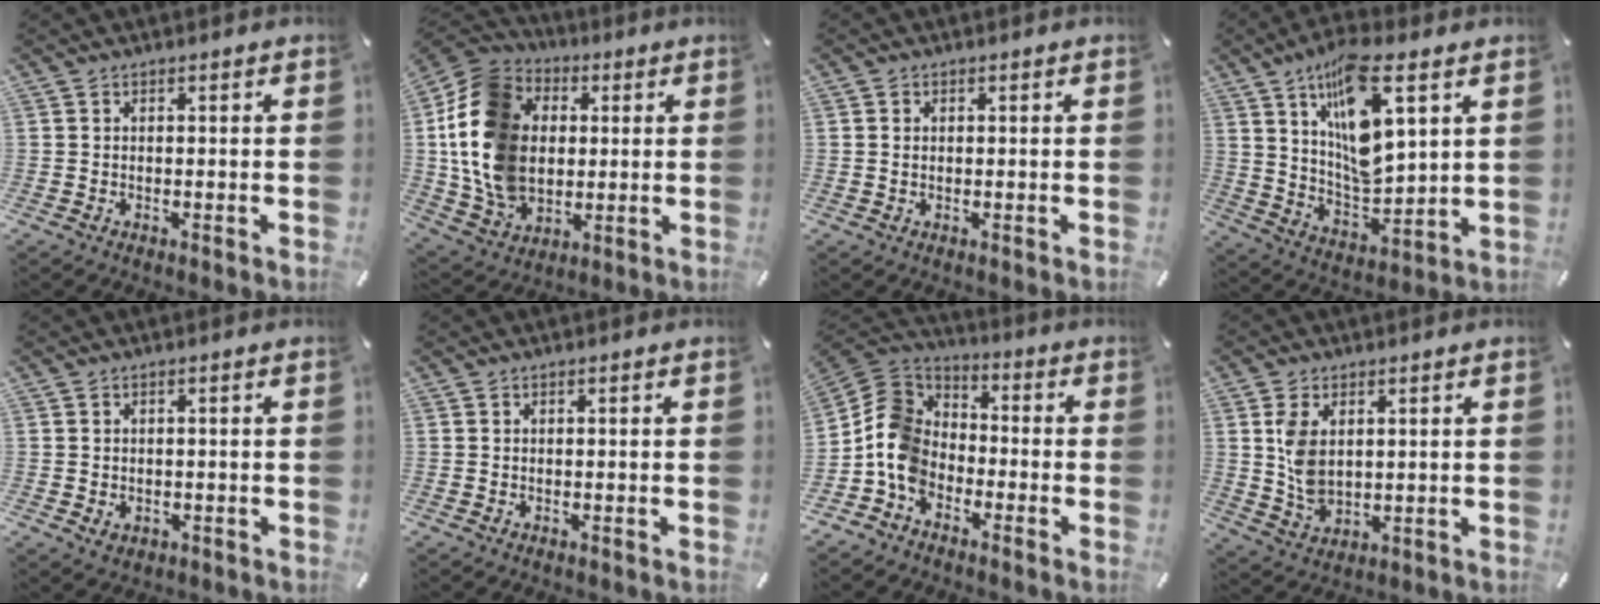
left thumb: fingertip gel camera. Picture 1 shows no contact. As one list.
[{"total": 18.0, "force": [0.9, 14.8, 10.2], "torque": [-0.234, 0.005, 0.019]}, {"total": 0.9, "force": [0.0, 0.8, 0.5], "torque": [-0.012, 0.004, 0.000]}, {"total": 16.0, "force": [8.5, 6.6, 11.8], "torque": [-0.219, -0.035, 0.143]}, {"total": 1.7, "force": [-0.4, 1.5, 0.7], "torque": [-0.013, 0.004, -0.008]}, {"total": 0.0}, {"total": 10.4, "force": [-4.8, 8.1, 4.4], "torque": [-0.110, 0.030, -0.093]}, {"total": 6.9, "force": [1.7, 4.6, 4.9], "torque": [-0.119, -0.005, 0.027]}]